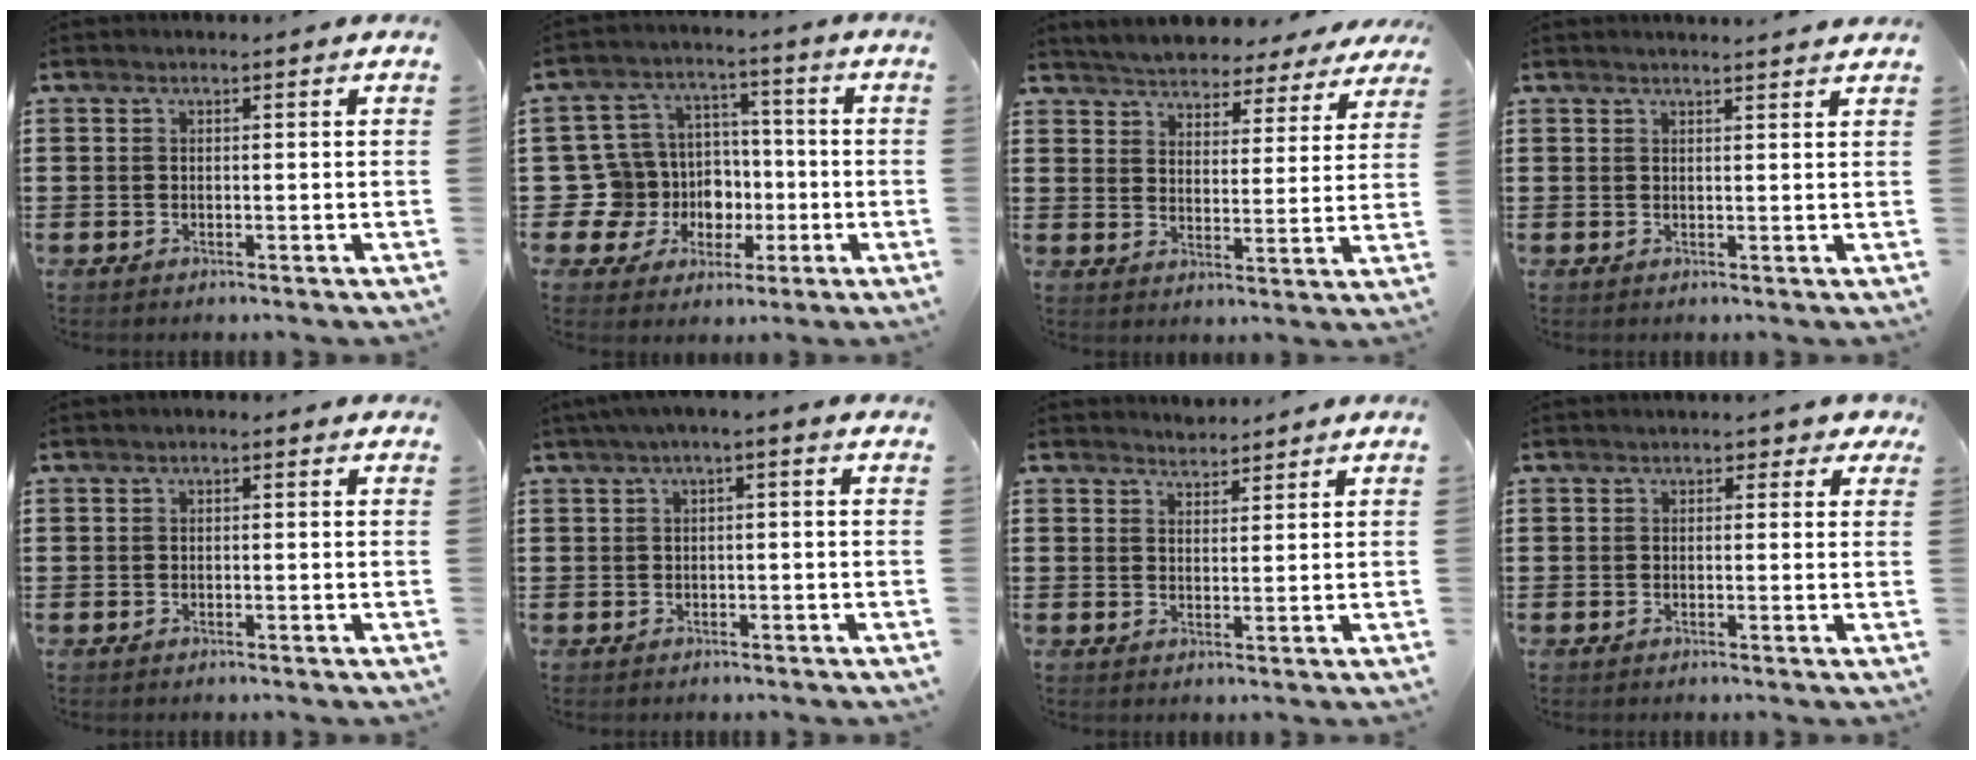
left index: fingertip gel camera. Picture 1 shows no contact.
{"total": 10.1, "force": [-1.4, 9.6, 2.5], "torque": [-0.116, -0.002, -0.015]}
{"total": 4.4, "force": [4.4, 0.2, -0.1], "torque": [-0.025, -0.030, 0.074]}
{"total": 1.6, "force": [1.5, -0.2, 0.4], "torque": [-0.010, 0.000, 0.030]}
{"total": 0.6, "force": [-0.3, 0.4, 0.4], "torque": [-0.009, 0.000, -0.006]}
{"total": 1.7, "force": [-0.9, 0.3, 1.4], "torque": [-0.029, -0.003, -0.021]}
{"total": 2.1, "force": [2.0, 0.4, -0.2], "torque": [-0.001, 0.001, 0.040]}
{"total": 1.5, "force": [0.6, 1.1, 0.8], "torque": [-0.014, 0.006, 0.006]}